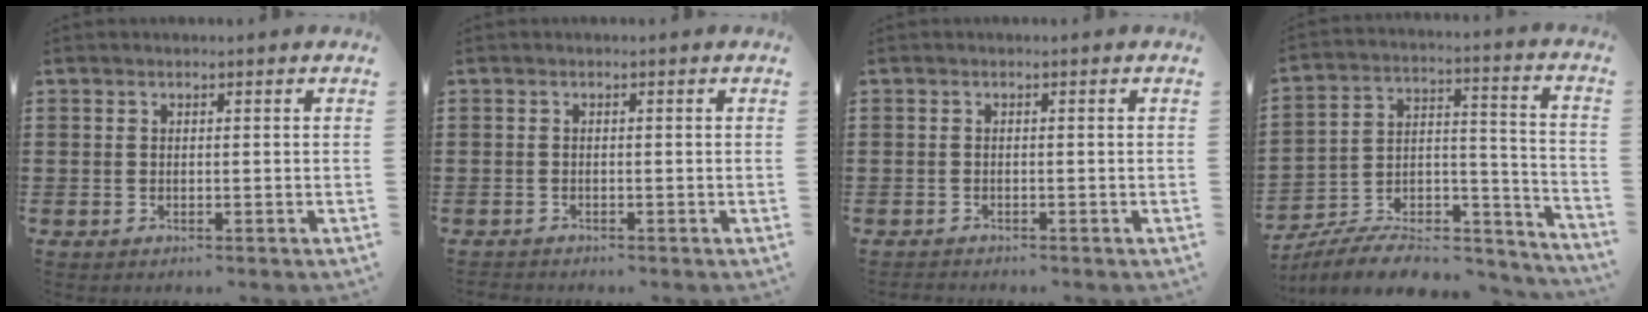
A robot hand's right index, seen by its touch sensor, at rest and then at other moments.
{"total": 0.6, "force": [-0.6, 0.1, 0.0], "torque": [-0.002, -0.001, -0.013]}
{"total": 0.7, "force": [-0.7, 0.0, 0.0], "torque": [-0.002, -0.001, -0.014]}
{"total": 7.7, "force": [-6.5, 2.6, 3.2], "torque": [-0.044, 0.014, -0.122]}